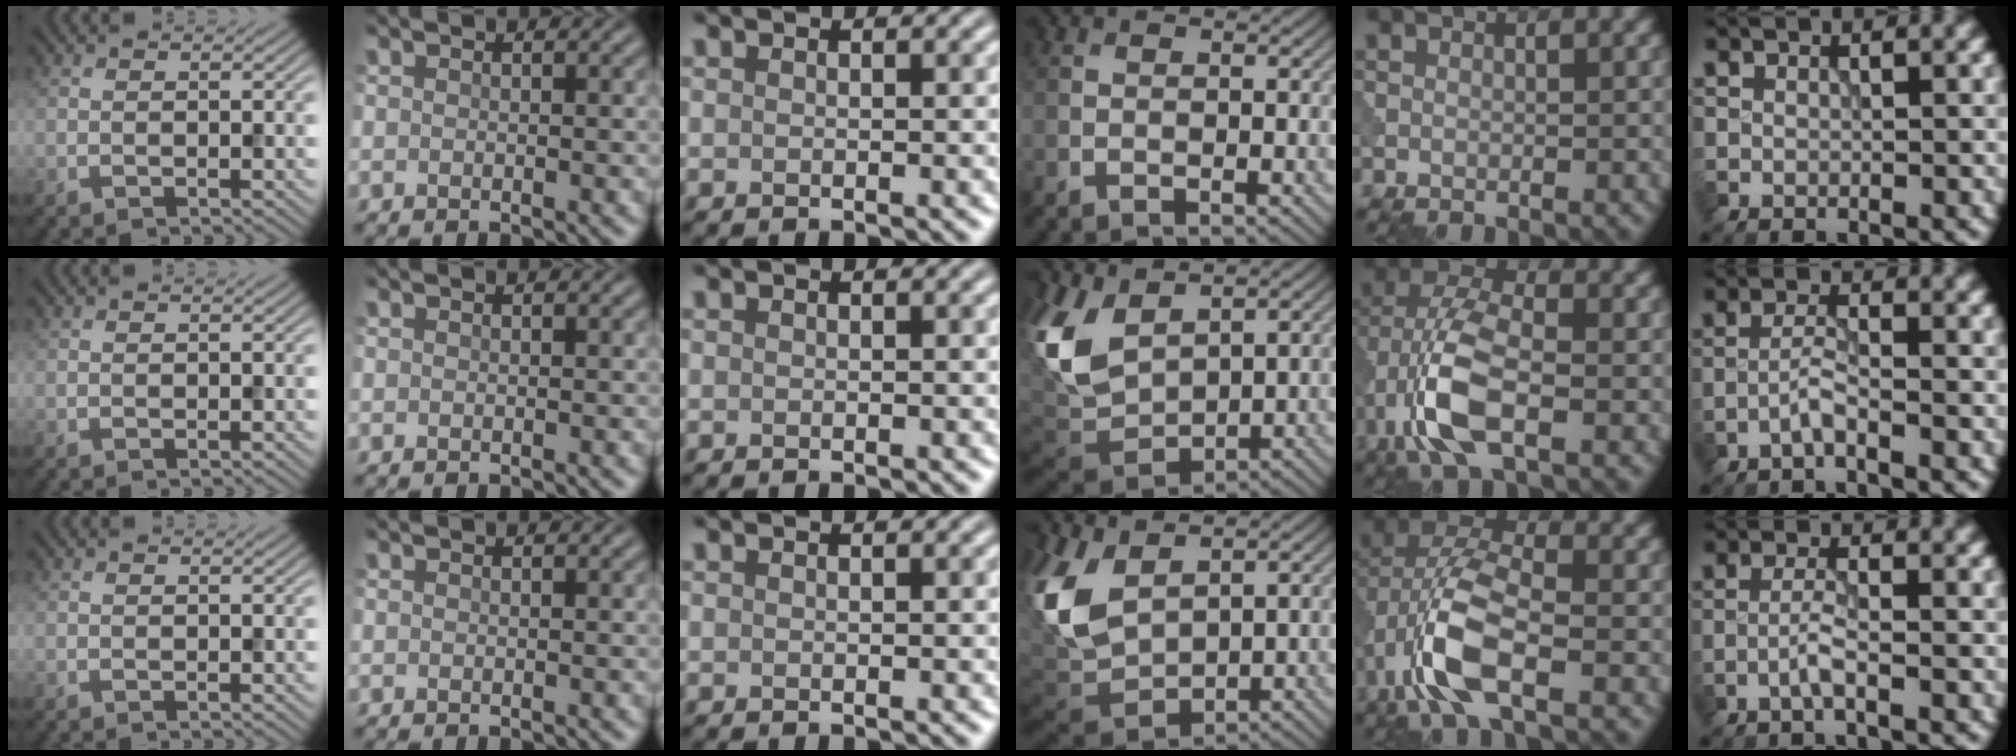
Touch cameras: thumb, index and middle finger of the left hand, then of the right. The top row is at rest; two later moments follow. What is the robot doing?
{"motion": "wipe", "object": "makeup brush"}